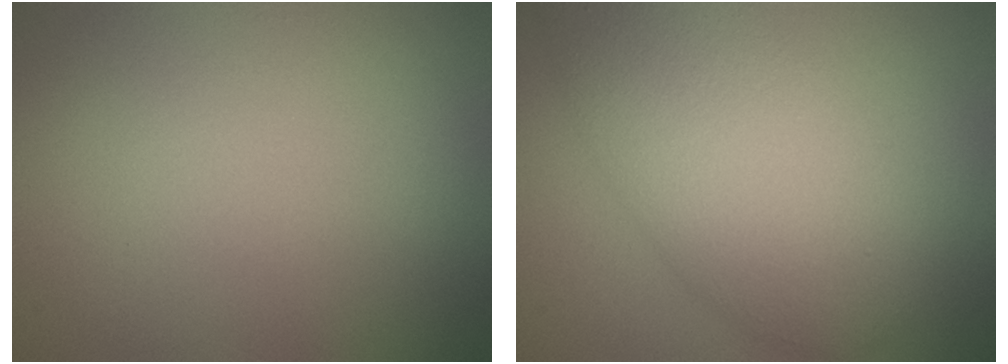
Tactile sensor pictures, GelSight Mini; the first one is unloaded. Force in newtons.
{"total": 8.2, "press": 8.2, "slide": 0.3}